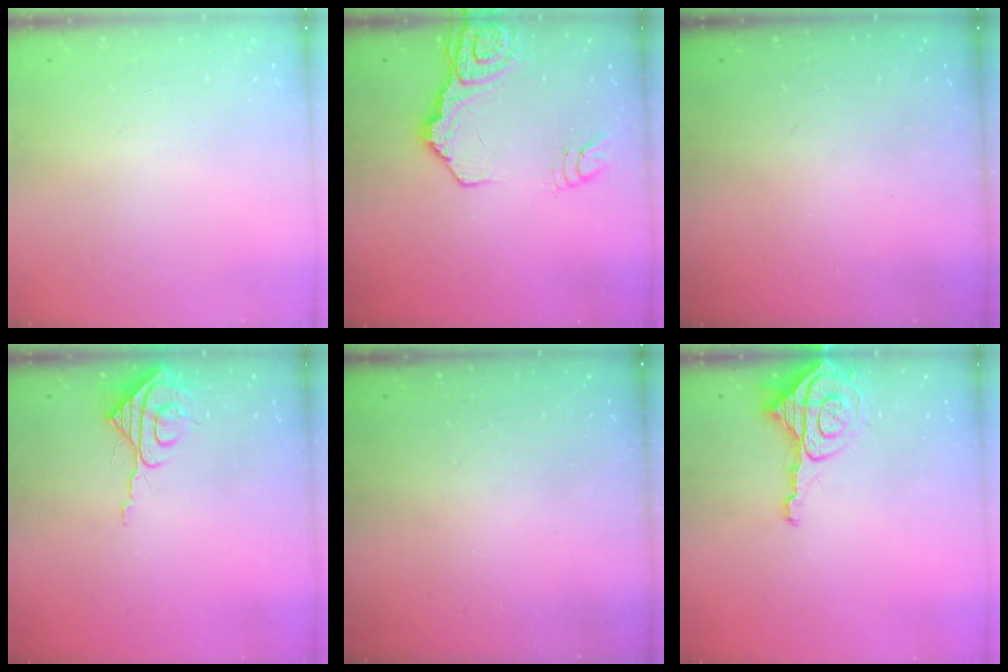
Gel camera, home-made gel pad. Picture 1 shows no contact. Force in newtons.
{"total": 14.3, "press": 14.2, "slide": 1.7}
{"total": 0.0}
{"total": 7.6, "press": 7.6, "slide": 0.8}
{"total": 0.0}
{"total": 7.7, "press": 7.6, "slide": 0.8}